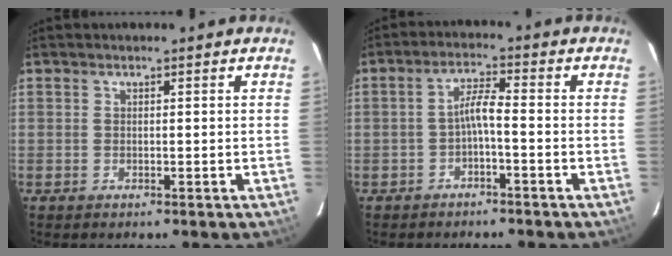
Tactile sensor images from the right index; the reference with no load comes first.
{"total": 3.4, "force": [-1.7, 0.2, 2.9], "torque": [-0.066, 0.012, -0.030]}